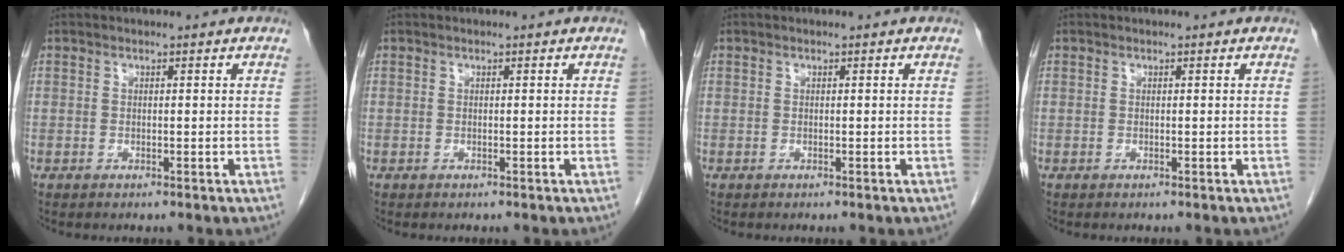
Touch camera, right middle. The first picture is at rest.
{"total": 0.0}
{"total": 0.0}
{"total": 0.0}